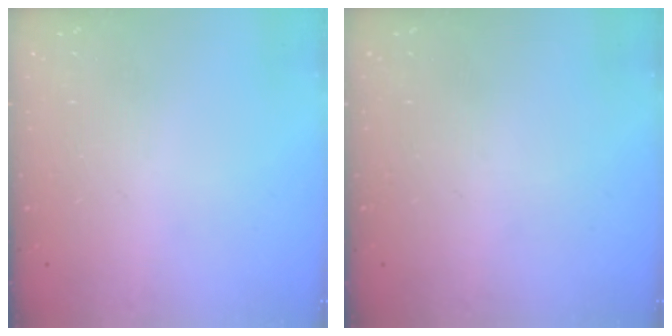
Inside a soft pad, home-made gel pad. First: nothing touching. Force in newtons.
{"total": 0.0}